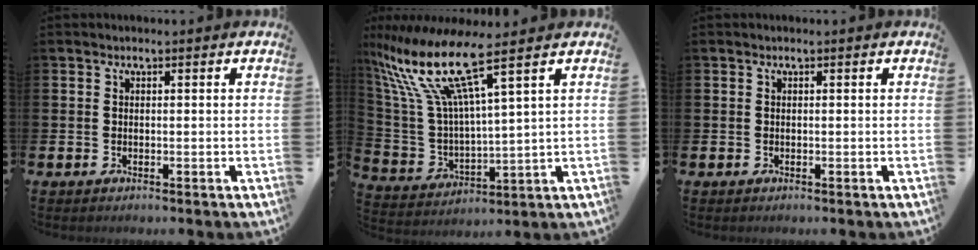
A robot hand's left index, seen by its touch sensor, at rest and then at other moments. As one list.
[{"total": 12.0, "force": [8.4, 1.9, 8.3], "torque": [-0.209, -0.056, 0.134]}, {"total": 0.0}]